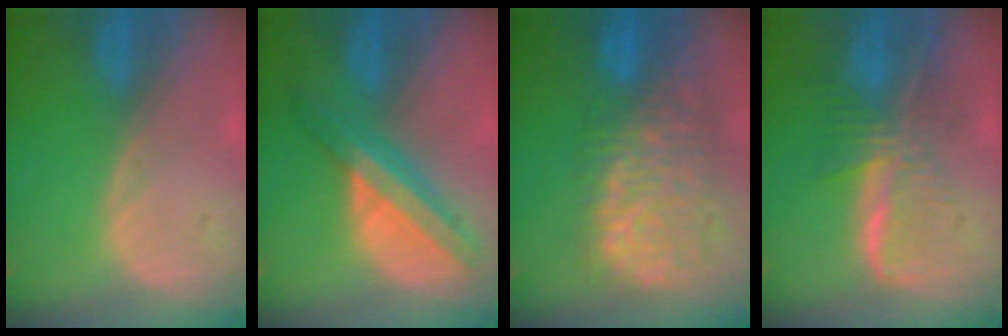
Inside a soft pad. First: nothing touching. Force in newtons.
{"total": 8.2, "press": 7.0, "slide": 4.3}
{"total": 12.4, "press": 10.2, "slide": 7.1}
{"total": 8.2, "press": 7.0, "slide": 4.2}